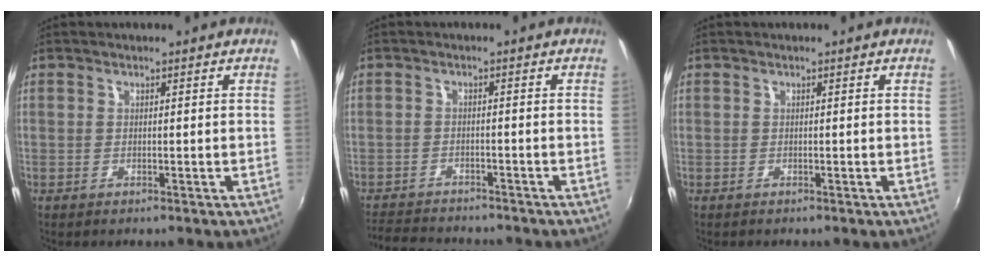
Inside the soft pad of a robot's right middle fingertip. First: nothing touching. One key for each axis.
{"total": 8.7, "fx": -8.0, "fy": 2.0, "fz": 2.6, "tx": -0.076, "ty": -0.012, "tz": -0.128}
{"total": 0.0}